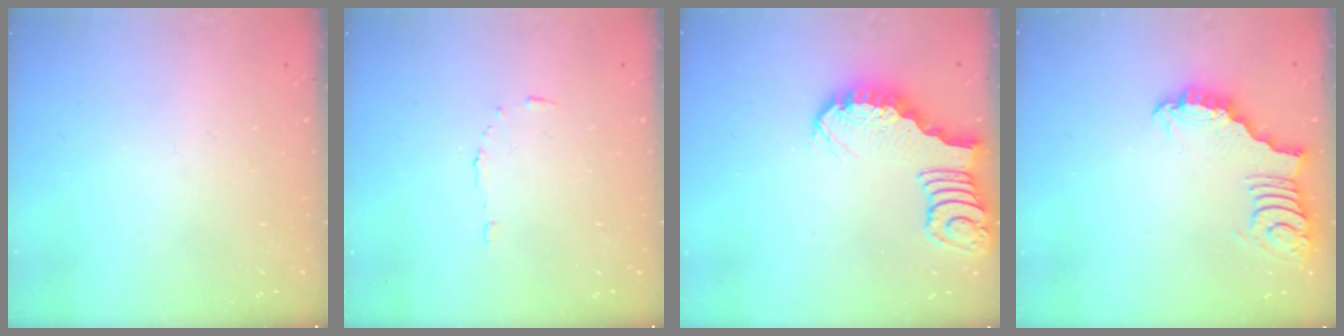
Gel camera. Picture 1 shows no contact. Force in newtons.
{"total": 3.9, "press": 3.8, "slide": 0.3}
{"total": 2.9, "press": 2.8, "slide": 0.4}
{"total": 2.4, "press": 2.4, "slide": 0.3}